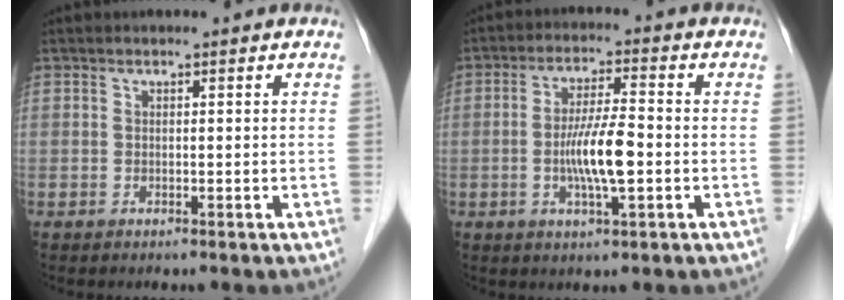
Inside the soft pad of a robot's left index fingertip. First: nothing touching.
{"total": 7.4, "force": [-1.5, 0.9, 7.2], "torque": [-0.142, -0.005, -0.030]}